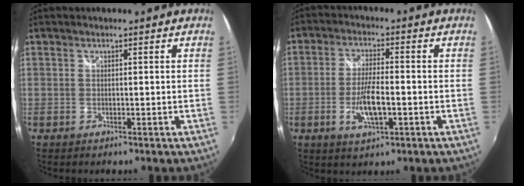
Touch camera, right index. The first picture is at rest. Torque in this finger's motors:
{"motor_torque": [0.16, -0.02, 0.43, 0.09]}